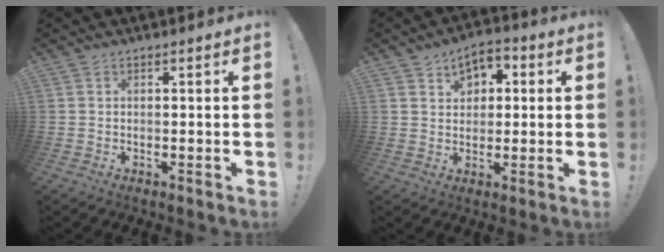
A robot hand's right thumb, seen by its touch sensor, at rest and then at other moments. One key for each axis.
{"total": 6.1, "fx": 2.2, "fy": 5.3, "fz": 2.3, "tx": -0.029, "ty": -0.008, "tz": 0.039}